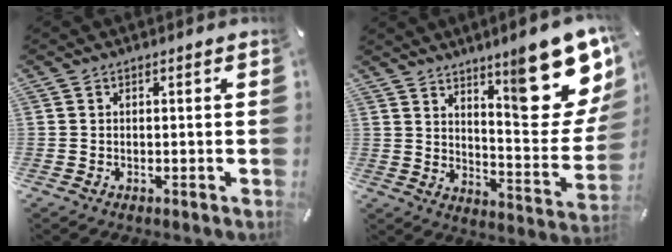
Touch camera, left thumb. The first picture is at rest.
{"total": 21.4, "force": [13.1, 7.2, 15.4], "torque": [-0.194, -0.103, 0.211]}